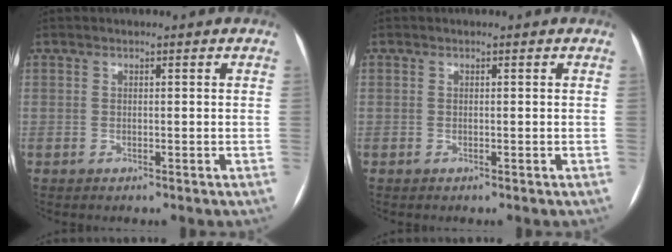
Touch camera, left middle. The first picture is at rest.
{"total": 0.0}